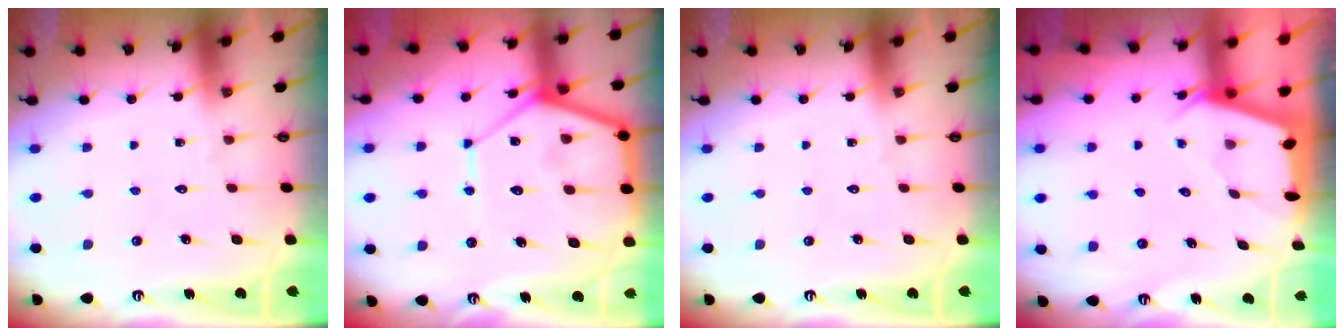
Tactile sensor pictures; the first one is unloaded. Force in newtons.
{"total": 15.2, "press": 15.2, "slide": 1.5}
{"total": 0.0}
{"total": 2.1, "press": 2.0, "slide": 0.3}